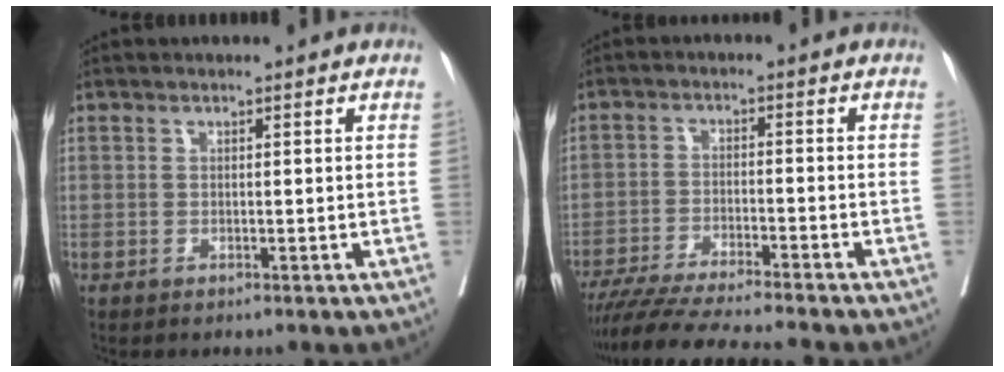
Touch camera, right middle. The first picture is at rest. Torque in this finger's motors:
{"motor_torque": [1.07, -1.07, 0.17, 0.05]}